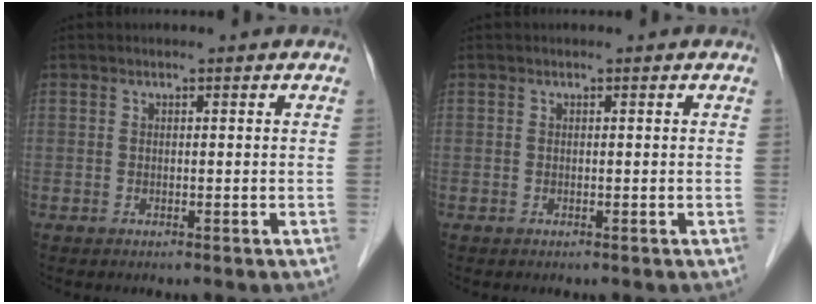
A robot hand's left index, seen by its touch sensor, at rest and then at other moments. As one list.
[{"total": 0.0}]